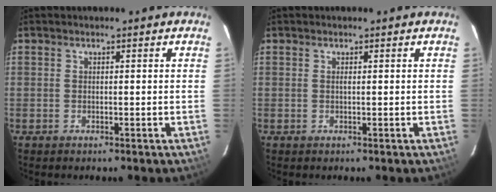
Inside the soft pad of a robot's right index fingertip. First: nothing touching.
{"total": 0.0}